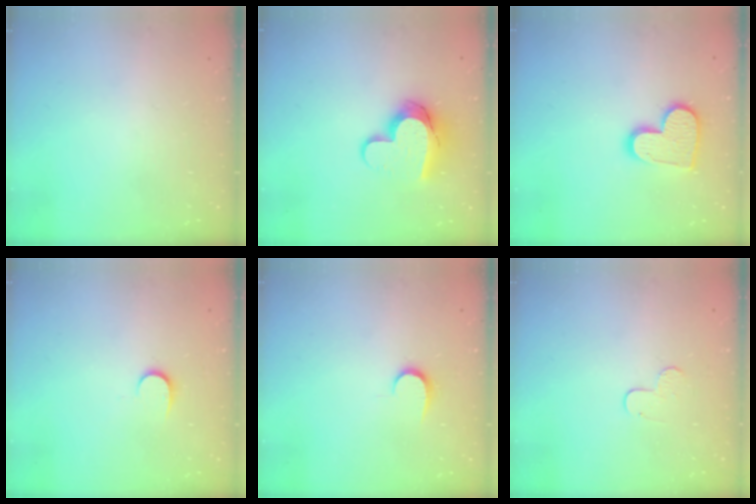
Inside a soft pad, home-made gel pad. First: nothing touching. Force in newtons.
{"total": 12.2, "press": 12.2, "slide": 0.9}
{"total": 13.3, "press": 13.3, "slide": 1.1}
{"total": 6.4, "press": 6.4, "slide": 0.6}
{"total": 6.8, "press": 6.7, "slide": 0.6}
{"total": 5.2, "press": 5.1, "slide": 0.5}